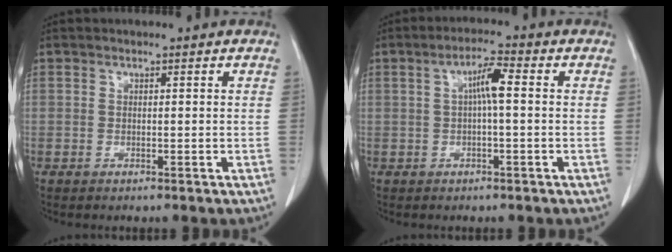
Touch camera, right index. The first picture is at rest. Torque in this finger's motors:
{"motor_torque": [0.51, -0.06, 0.32, 0.08]}